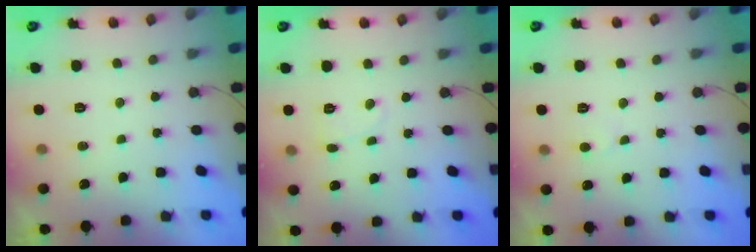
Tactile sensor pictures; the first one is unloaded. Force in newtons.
{"total": 3.8, "press": 3.7, "slide": 0.4}
{"total": 3.7, "press": 3.7, "slide": 0.3}